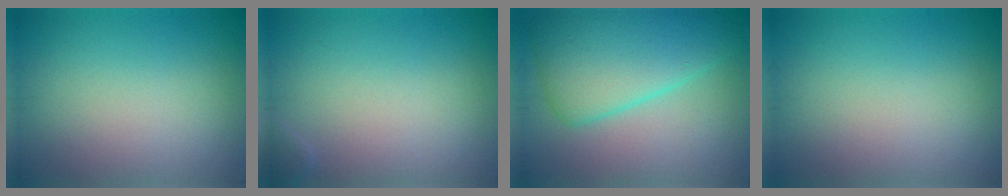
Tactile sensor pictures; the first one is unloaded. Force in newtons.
{"total": 0.7, "press": 0.7, "slide": 0.1}
{"total": 7.5, "press": 7.5, "slide": 0.2}
{"total": 0.0}